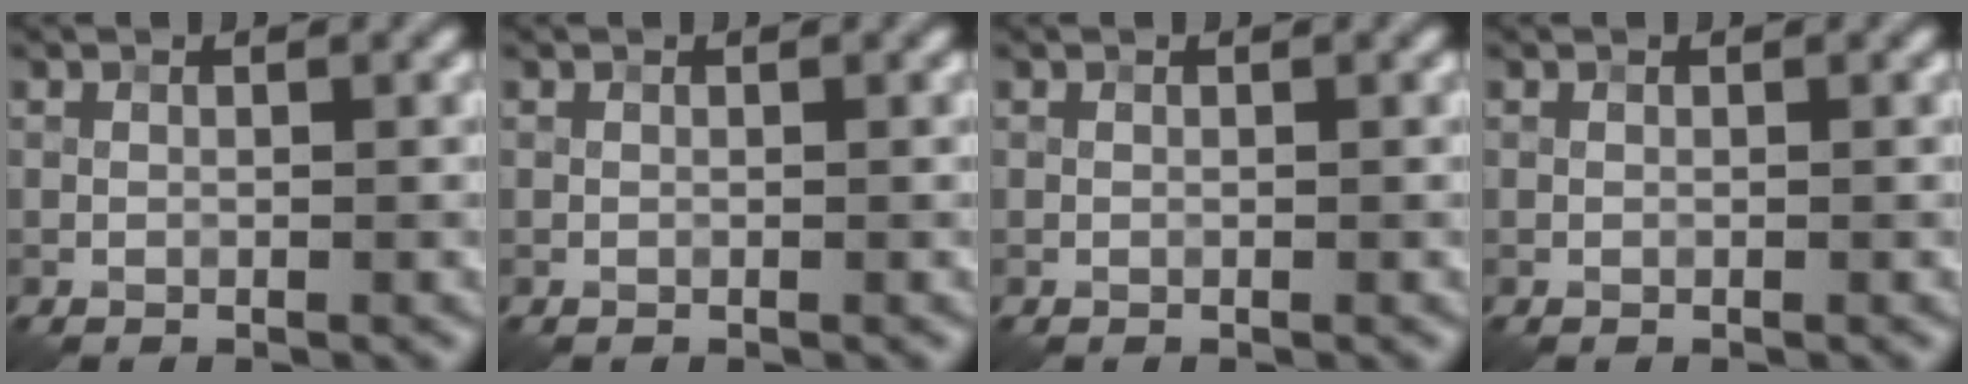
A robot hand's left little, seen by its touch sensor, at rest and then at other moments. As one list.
[{"total": 0.0}, {"total": 0.0}, {"total": 0.0}]